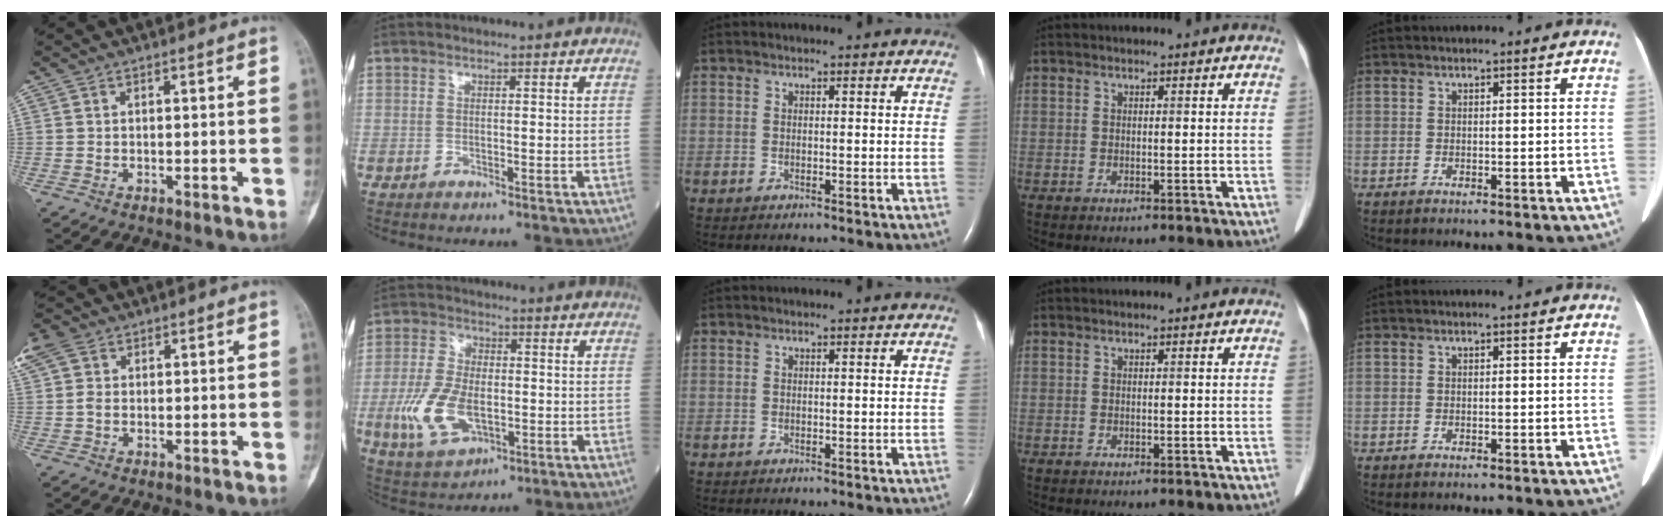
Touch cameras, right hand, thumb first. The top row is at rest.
{"thumb": {"total": 5.4, "force": [2.2, 3.9, 3.0], "torque": [-0.072, 0.015, 0.042]}, "index": {"total": 10.7, "force": [-2.7, 5.3, 8.9], "torque": [-0.200, -0.002, -0.046]}}